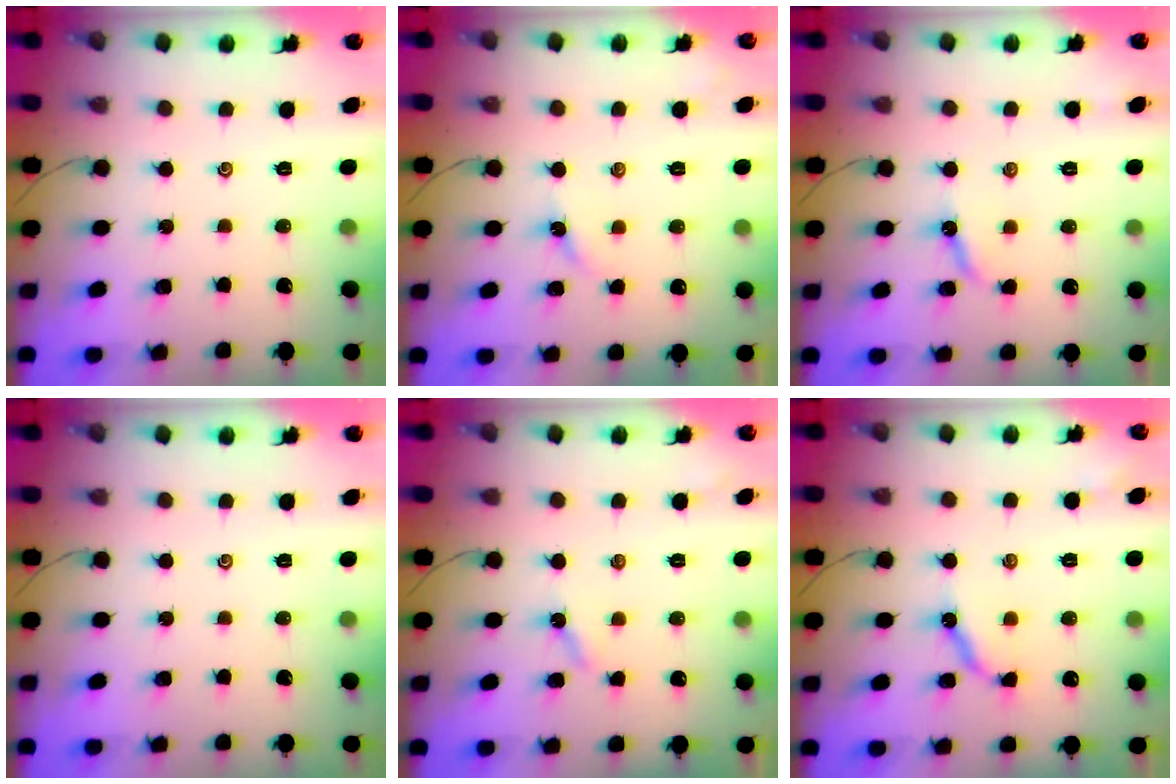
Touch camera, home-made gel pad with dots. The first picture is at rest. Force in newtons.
{"total": 2.6, "press": 2.6, "slide": 0.3}
{"total": 6.2, "press": 6.2, "slide": 0.2}
{"total": 0.0}
{"total": 3.8, "press": 3.7, "slide": 0.5}
{"total": 8.5, "press": 8.5, "slide": 0.6}